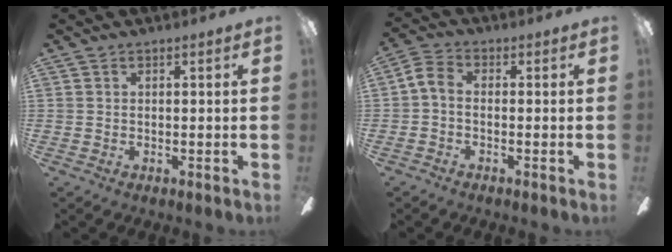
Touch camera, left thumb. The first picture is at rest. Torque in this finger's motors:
{"motor_torque": [0.06, 0.20, 0.43, 0.20, 0.09]}